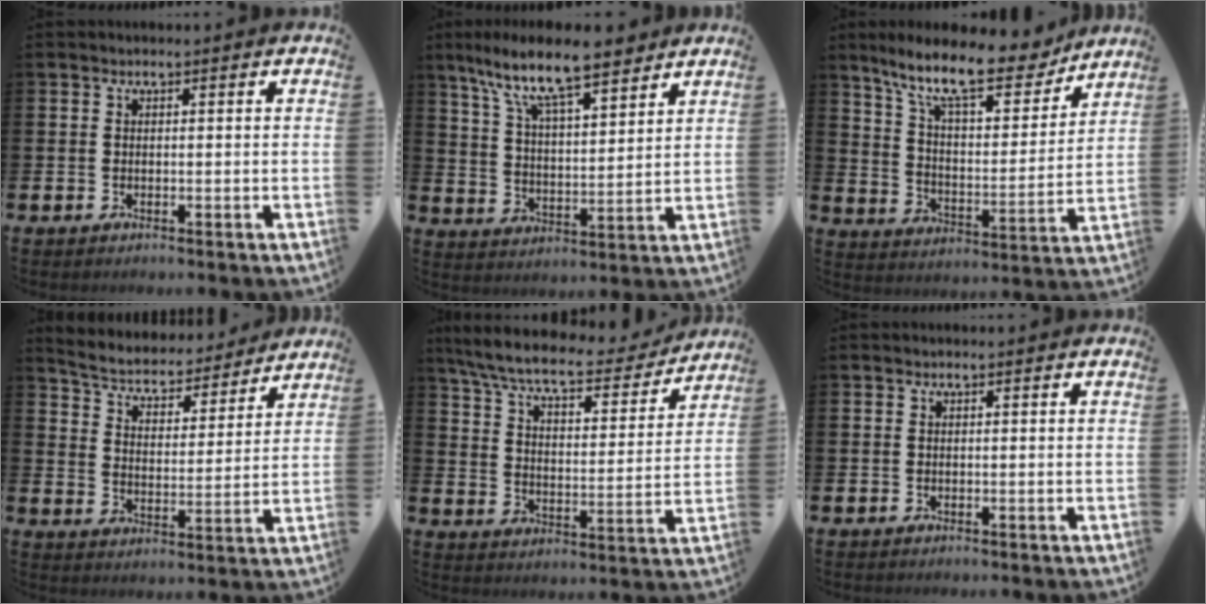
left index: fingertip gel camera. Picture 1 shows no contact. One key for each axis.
{"total": 11.1, "fx": 9.2, "fy": 2.3, "fz": 5.9, "tx": -0.134, "ty": -0.040, "tz": 0.160}
{"total": 12.4, "fx": 10.3, "fy": 3.3, "fz": 6.1, "tx": -0.142, "ty": -0.058, "tz": 0.176}
{"total": 5.2, "fx": 4.9, "fy": 1.4, "fz": 0.7, "tx": -0.040, "ty": -0.045, "tz": 0.079}
{"total": 8.3, "fx": 7.5, "fy": 1.1, "fz": 3.4, "tx": -0.098, "ty": -0.049, "tz": 0.126}
{"total": 0.0}